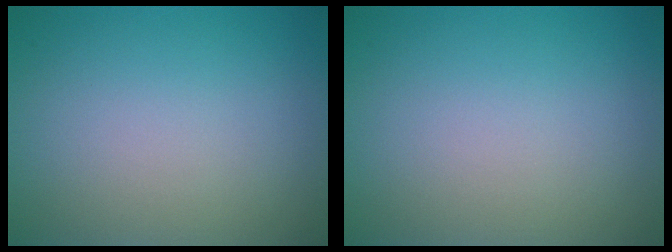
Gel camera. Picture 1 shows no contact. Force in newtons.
{"total": 0.0}